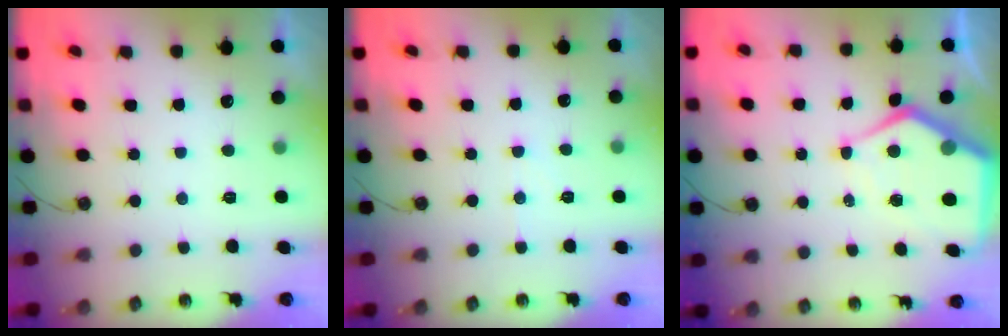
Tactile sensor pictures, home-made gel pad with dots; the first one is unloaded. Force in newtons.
{"total": 3.4, "press": 3.4, "slide": 0.5}
{"total": 12.1, "press": 12.0, "slide": 1.4}